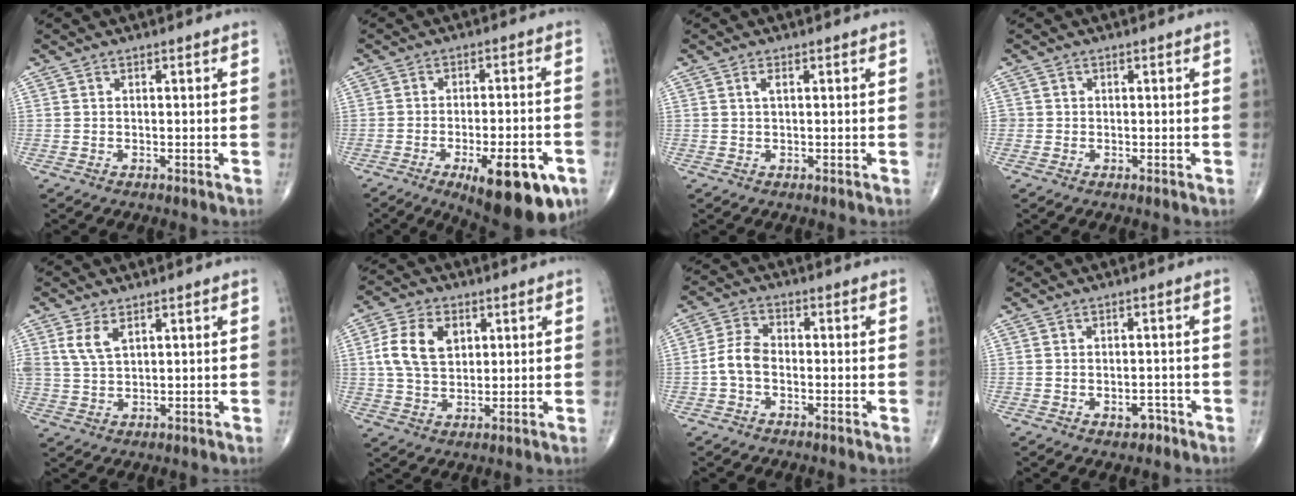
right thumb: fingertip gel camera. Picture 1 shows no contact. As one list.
[{"total": 16.4, "force": [-8.0, 5.7, 13.1], "torque": [-0.136, 0.023, -0.100]}, {"total": 1.3, "force": [0.4, 0.4, 1.2], "torque": [-0.025, 0.003, 0.009]}, {"total": 1.0, "force": [0.0, 1.0, 0.0], "torque": [0.008, 0.005, -0.002]}, {"total": 4.6, "force": [2.3, 2.4, 3.3], "torque": [-0.066, -0.005, 0.053]}, {"total": 9.8, "force": [2.5, 6.6, 6.8], "torque": [-0.124, 0.001, 0.048]}, {"total": 5.2, "force": [-1.3, 3.3, 3.7], "torque": [-0.075, 0.019, -0.033]}, {"total": 2.5, "force": [-1.3, 1.6, 1.4], "torque": [-0.011, 0.011, -0.013]}]